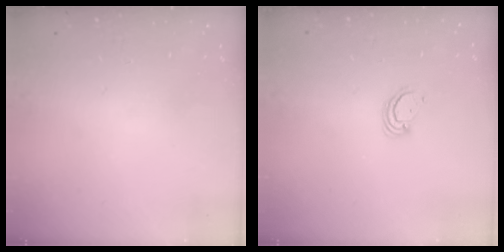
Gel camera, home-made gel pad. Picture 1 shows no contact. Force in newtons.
{"total": 3.4, "press": 3.4, "slide": 0.3}